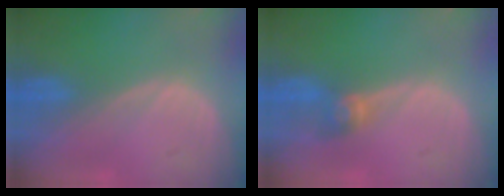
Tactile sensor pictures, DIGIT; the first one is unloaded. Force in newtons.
{"total": 2.6, "press": 2.5, "slide": 0.6}